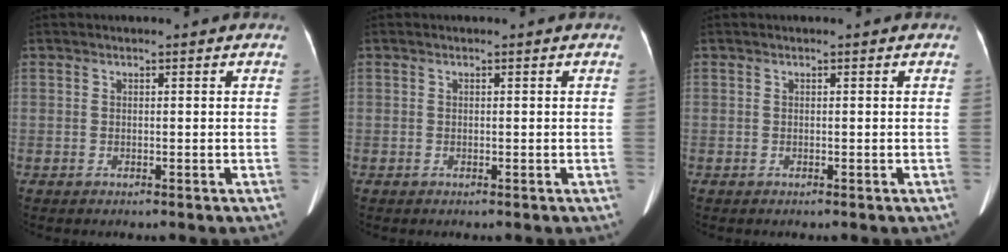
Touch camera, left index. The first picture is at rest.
{"total": 0.0}
{"total": 0.0}